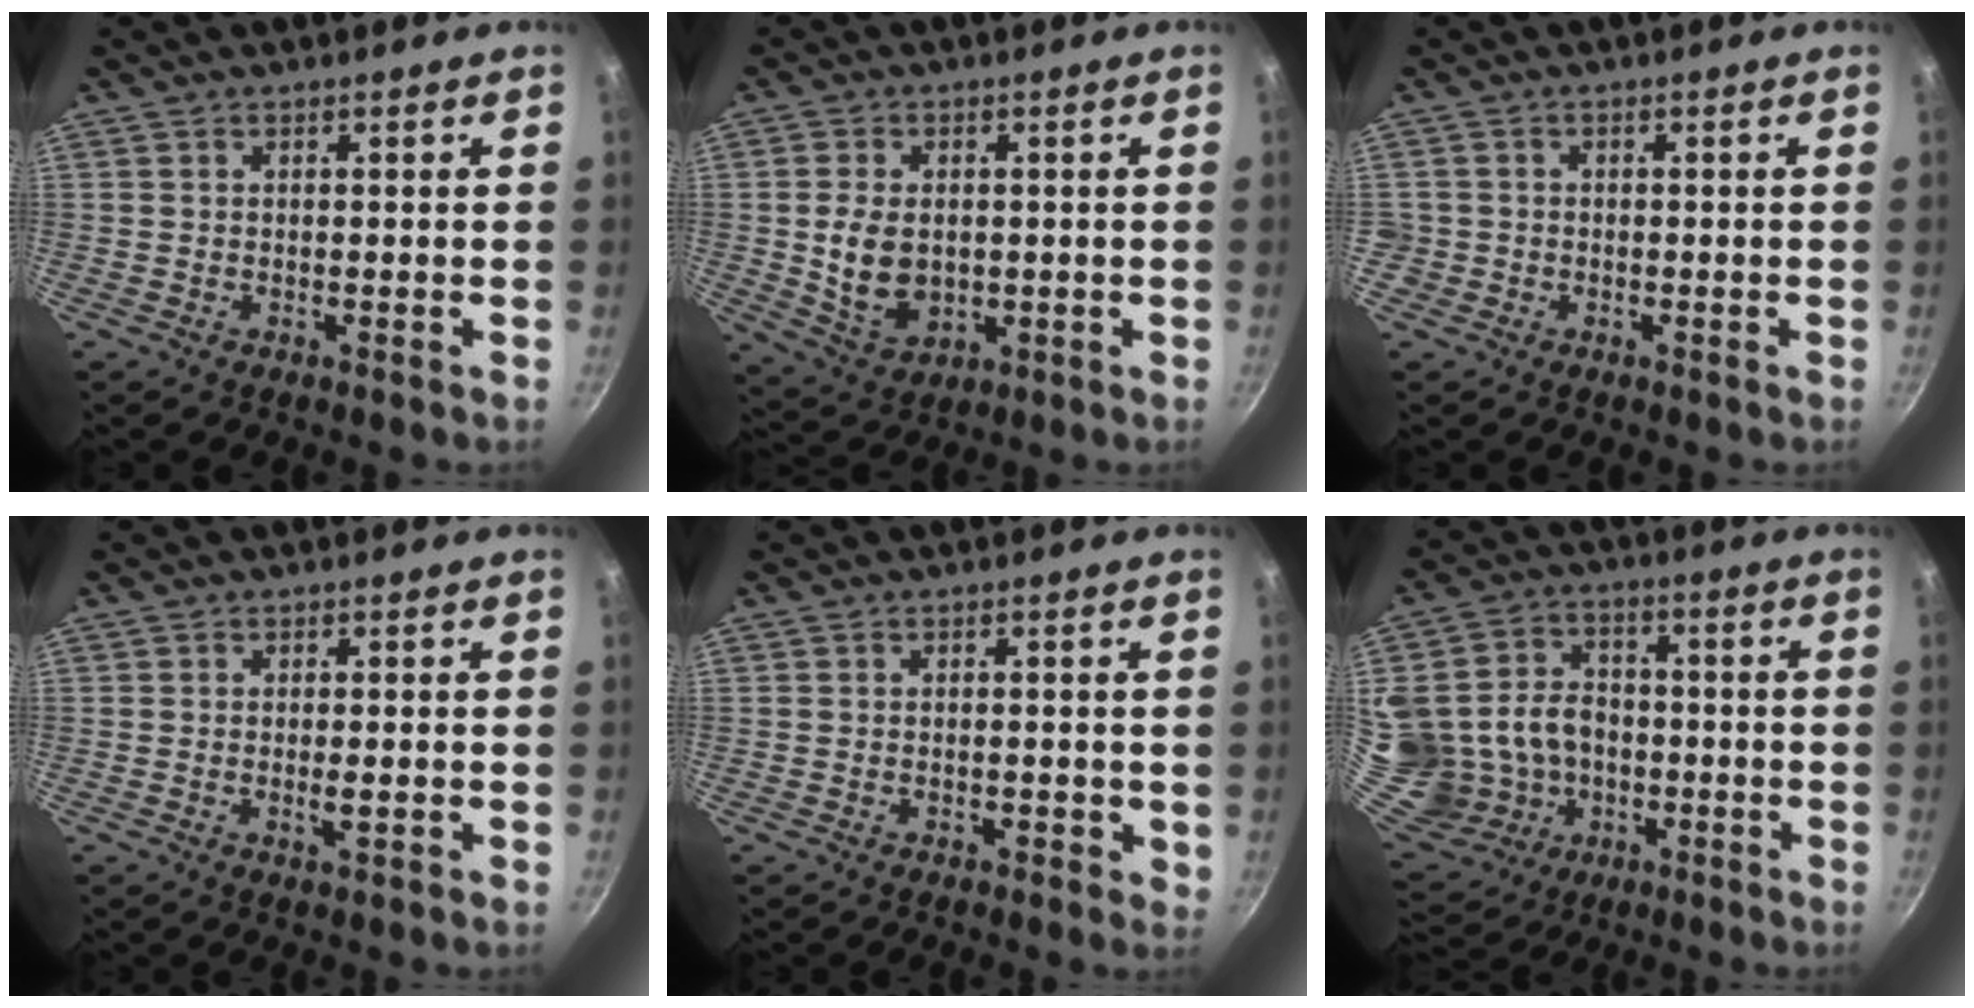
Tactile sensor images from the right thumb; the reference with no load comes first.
{"total": 8.8, "force": [0.1, 6.2, 6.3], "torque": [-0.107, -0.007, 0.014]}
{"total": 1.5, "force": [-0.4, 1.4, 0.1], "torque": [0.005, 0.009, -0.004]}
{"total": 1.8, "force": [-0.3, 0.4, 1.7], "torque": [-0.035, -0.002, -0.005]}
{"total": 2.3, "force": [-0.2, 1.4, 1.8], "torque": [-0.017, -0.002, -0.003]}
{"total": 19.1, "force": [-2.0, 16.2, 10.0], "torque": [-0.207, 0.023, -0.016]}